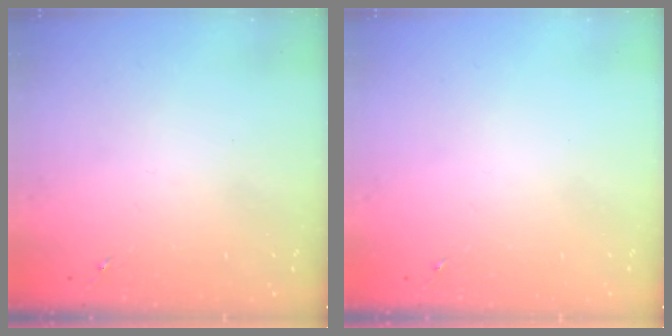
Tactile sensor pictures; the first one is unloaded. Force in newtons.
{"total": 0.0}